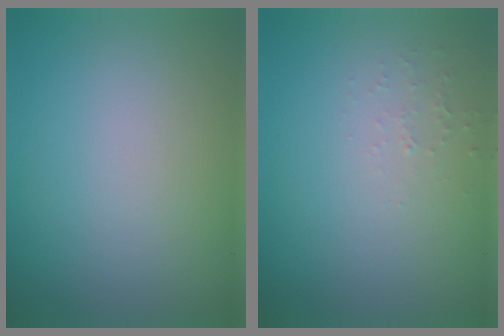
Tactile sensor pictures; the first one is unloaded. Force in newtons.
{"total": 0.8, "press": 0.8, "slide": 0.3}